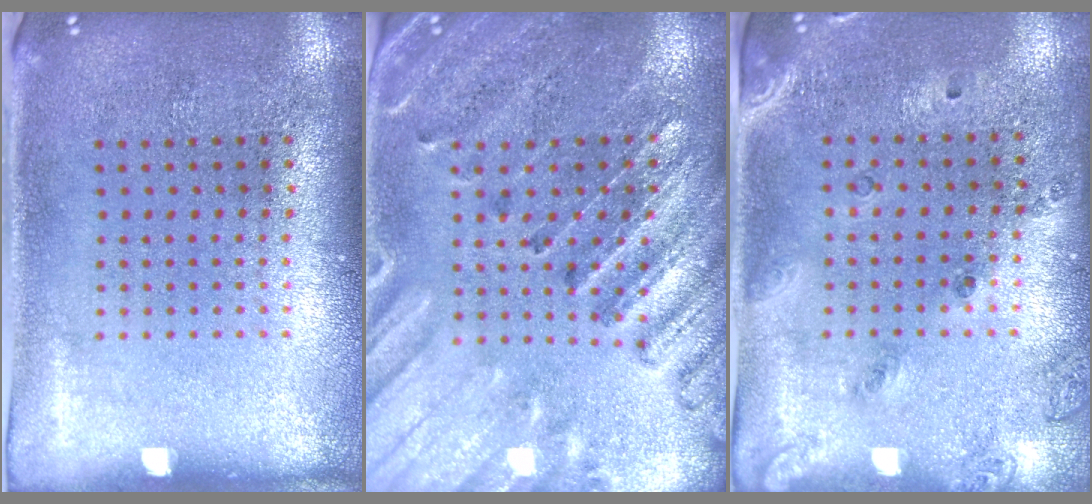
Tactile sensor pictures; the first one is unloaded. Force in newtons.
{"total": 2.7, "press": 2.6, "slide": 0.9}
{"total": 1.5, "press": 1.2, "slide": 0.9}